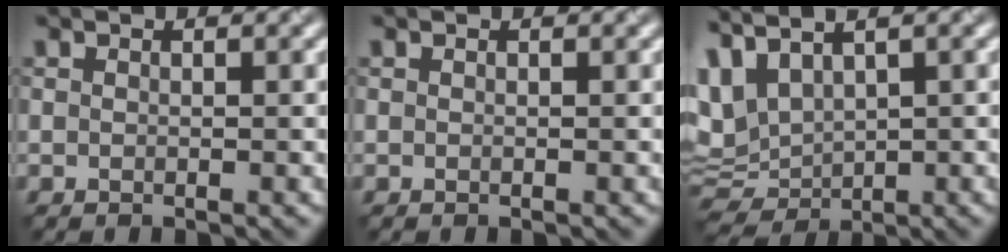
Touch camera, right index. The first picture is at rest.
{"total": 0.0}
{"total": 4.8, "force": [2.2, 2.4, 3.6], "torque": [-0.089, 0.000, 0.048]}